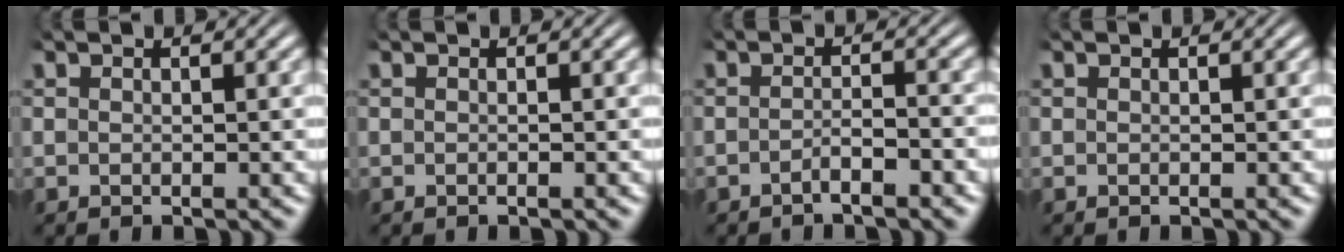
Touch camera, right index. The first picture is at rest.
{"total": 0.0}
{"total": 1.9, "force": [-1.6, 0.0, 1.0], "torque": [-0.012, -0.002, -0.032]}
{"total": 0.0}